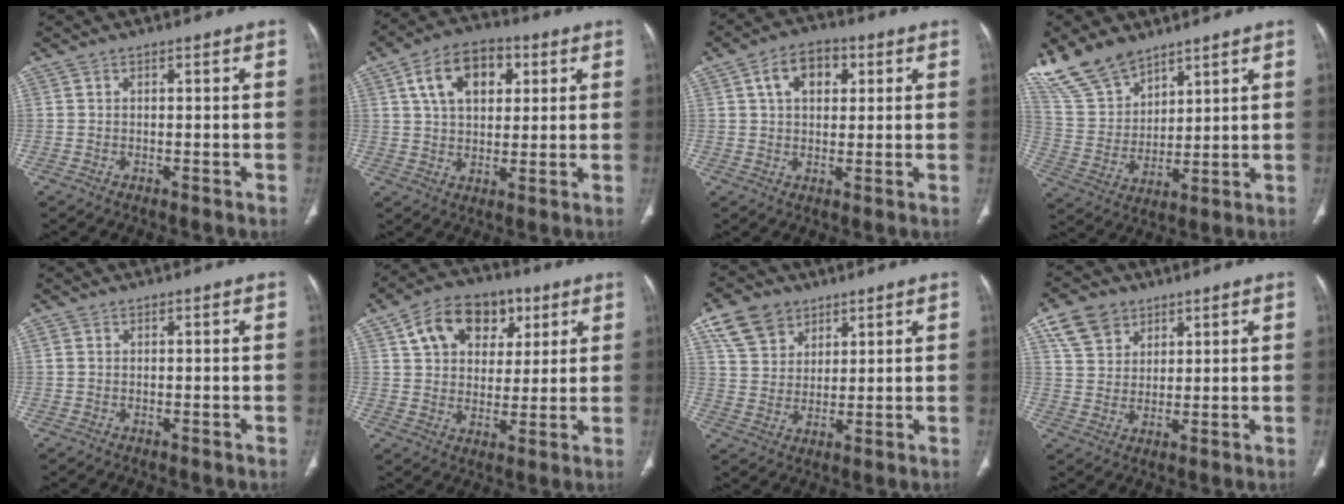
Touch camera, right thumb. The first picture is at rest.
{"total": 12.7, "force": [4.4, 8.0, 8.7], "torque": [-0.119, 0.003, 0.071]}
{"total": 8.3, "force": [2.8, 5.4, 5.6], "torque": [-0.070, 0.005, 0.040]}
{"total": 12.3, "force": [9.7, 6.2, 4.3], "torque": [-0.073, -0.040, 0.207]}
{"total": 1.0, "force": [0.3, 0.8, 0.6], "torque": [-0.018, 0.005, 0.008]}
{"total": 14.7, "force": [6.2, 10.4, 8.3], "torque": [-0.103, 0.000, 0.100]}
{"total": 9.6, "force": [5.5, 7.0, 3.6], "torque": [-0.047, -0.013, 0.108]}
{"total": 8.2, "force": [4.5, 6.1, 2.9], "torque": [-0.034, -0.010, 0.089]}